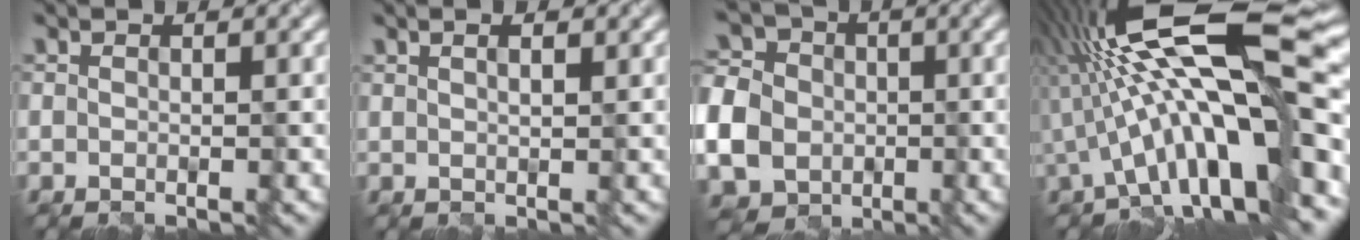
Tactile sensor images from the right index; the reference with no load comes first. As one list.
[{"total": 1.7, "force": [1.2, 0.6, 1.0], "torque": [-0.004, 0.001, 0.007]}, {"total": 9.4, "force": [-2.0, 8.2, 4.1], "torque": [-0.102, -0.005, -0.061]}, {"total": 15.7, "force": [-0.1, 4.0, 15.2], "torque": [-0.237, 0.027, -0.003]}]